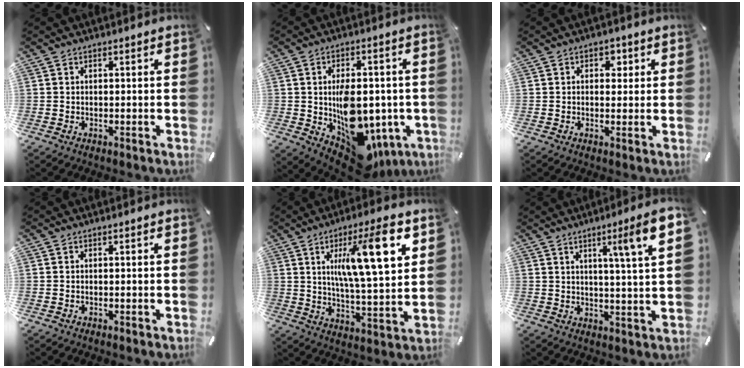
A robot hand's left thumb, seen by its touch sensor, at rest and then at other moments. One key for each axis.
{"total": 14.8, "fx": -3.0, "fy": 9.8, "fz": 10.6, "tx": -0.148, "ty": 0.000, "tz": -0.037}
{"total": 3.0, "fx": 0.7, "fy": 2.3, "fz": 1.8, "tx": -0.007, "ty": -0.004, "tz": 0.001}
{"total": 0.0}
{"total": 16.9, "fx": 7.1, "fy": 4.2, "fz": 14.7, "tx": -0.226, "ty": -0.022, "tz": 0.106}
{"total": 9.6, "fx": 4.6, "fy": -0.1, "fz": 8.4, "tx": -0.129, "ty": -0.018, "tz": 0.065}